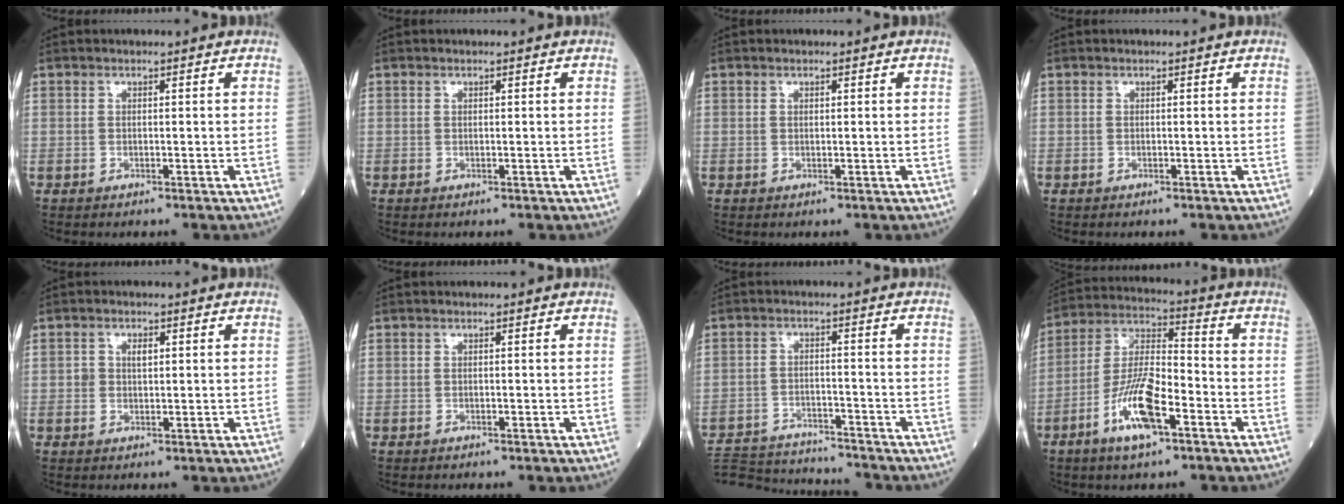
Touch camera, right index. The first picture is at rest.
{"total": 0.0}
{"total": 0.0}
{"total": 0.0}
{"total": 2.0, "force": [0.5, 1.3, 1.4], "torque": [-0.027, 0.005, 0.009]}
{"total": 0.0}
{"total": 15.8, "force": [-15.1, 2.2, 4.3], "torque": [-0.094, -0.001, -0.225]}
{"total": 11.4, "force": [-5.3, 2.8, 9.7], "torque": [-0.193, 0.000, -0.101]}